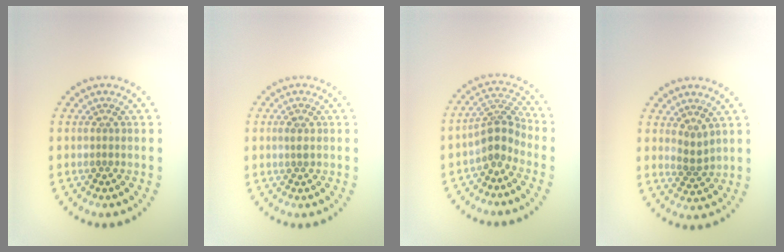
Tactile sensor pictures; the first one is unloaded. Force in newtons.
{"total": 0.9, "press": 0.8, "slide": 0.3}
{"total": 3.2, "press": 2.5, "slide": 2.0}
{"total": 1.5, "press": 1.3, "slide": 0.9}